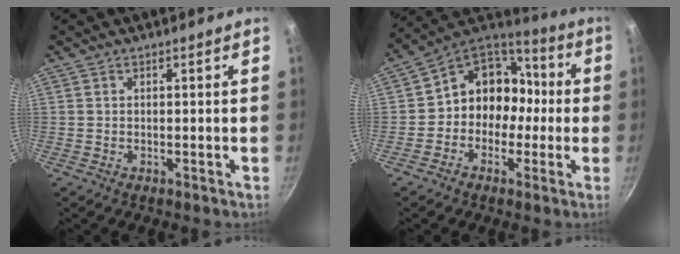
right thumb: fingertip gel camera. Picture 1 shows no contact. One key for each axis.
{"total": 13.1, "fx": -1.6, "fy": 11.2, "fz": 6.5, "tx": -0.045, "ty": 0.056, "tz": -0.041}